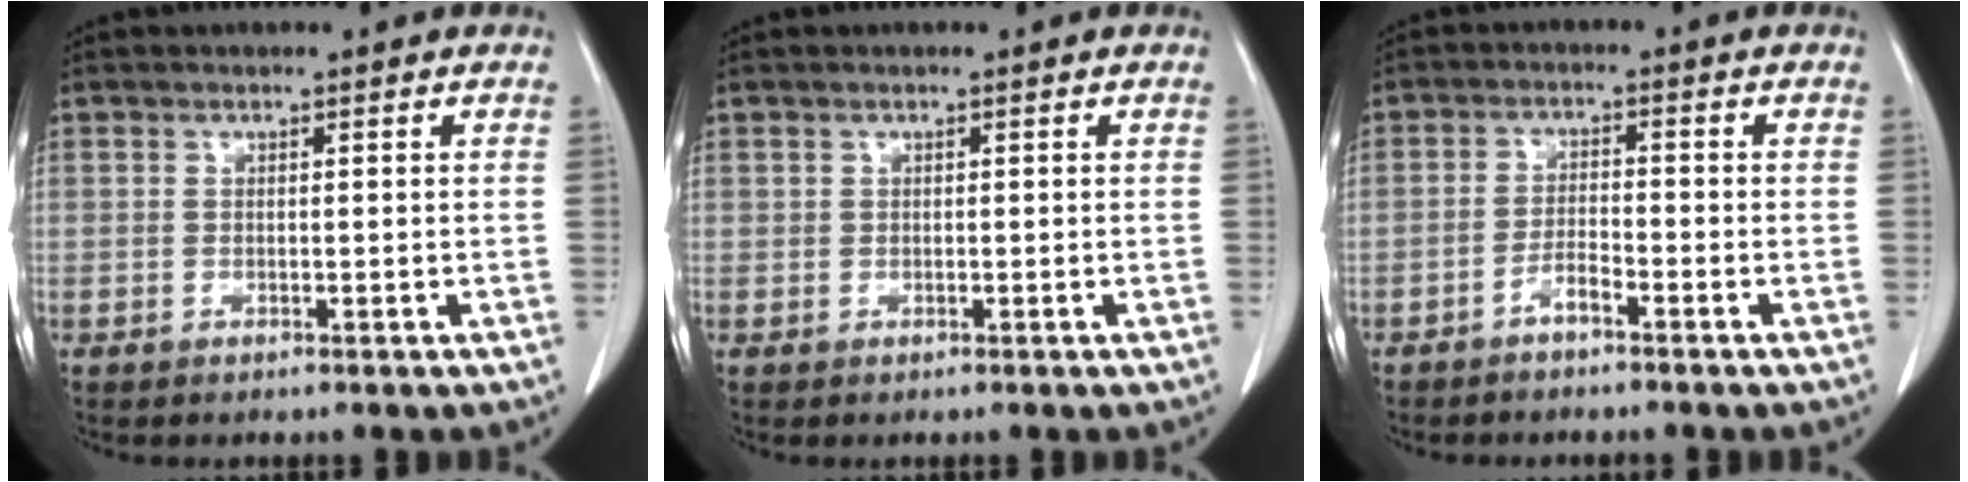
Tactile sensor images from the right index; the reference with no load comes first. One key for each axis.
{"total": 0.0}
{"total": 2.5, "fx": -1.9, "fy": 0.2, "fz": 1.6, "tx": -0.031, "ty": 0.004, "tz": -0.038}